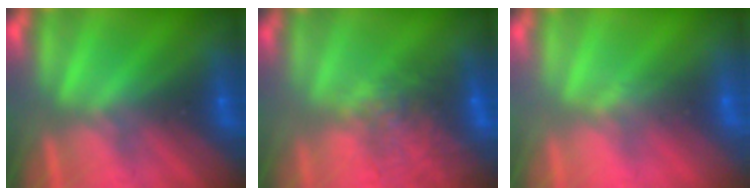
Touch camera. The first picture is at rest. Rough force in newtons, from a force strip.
{"total": 8.0}
{"total": 5.0}